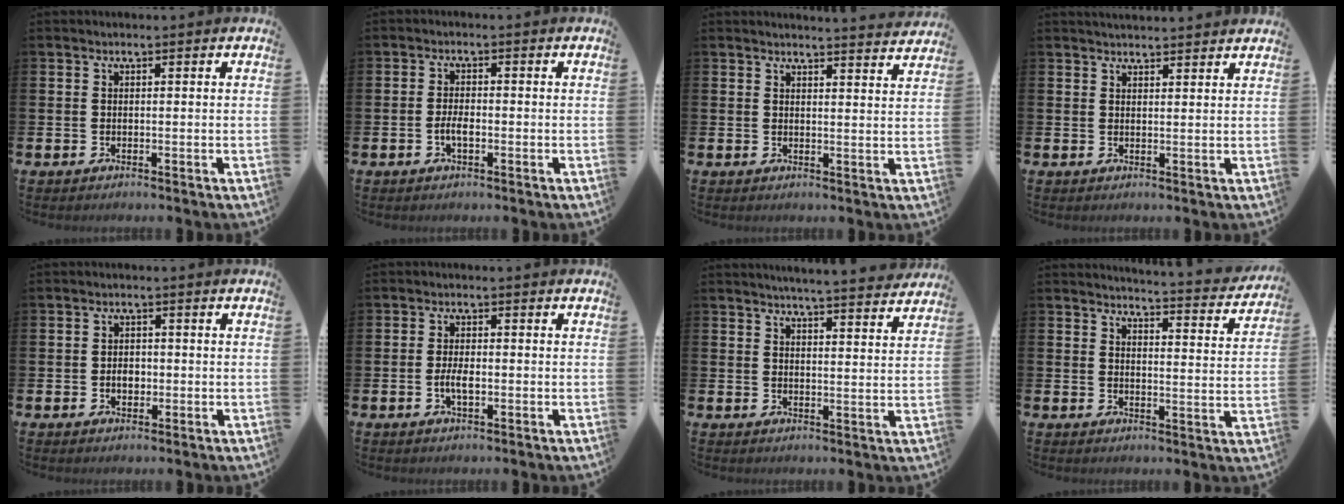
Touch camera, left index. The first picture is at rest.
{"total": 2.2, "force": [-0.7, 1.0, 1.8], "torque": [-0.025, -0.002, -0.016]}
{"total": 3.2, "force": [3.2, -0.3, -0.1], "torque": [0.006, -0.026, 0.056]}
{"total": 2.5, "force": [2.5, 0.1, 0.0], "torque": [-0.003, -0.013, 0.046]}
{"total": 2.4, "force": [-0.4, 1.7, 1.5], "torque": [-0.012, -0.003, -0.013]}
{"total": 2.8, "force": [-0.6, 1.2, 2.4], "torque": [-0.043, 0.001, -0.012]}
{"total": 4.9, "force": [4.8, -0.6, 0.8], "torque": [-0.017, -0.033, 0.083]}
{"total": 4.3, "force": [4.3, -0.3, 0.6], "torque": [-0.014, -0.038, 0.068]}